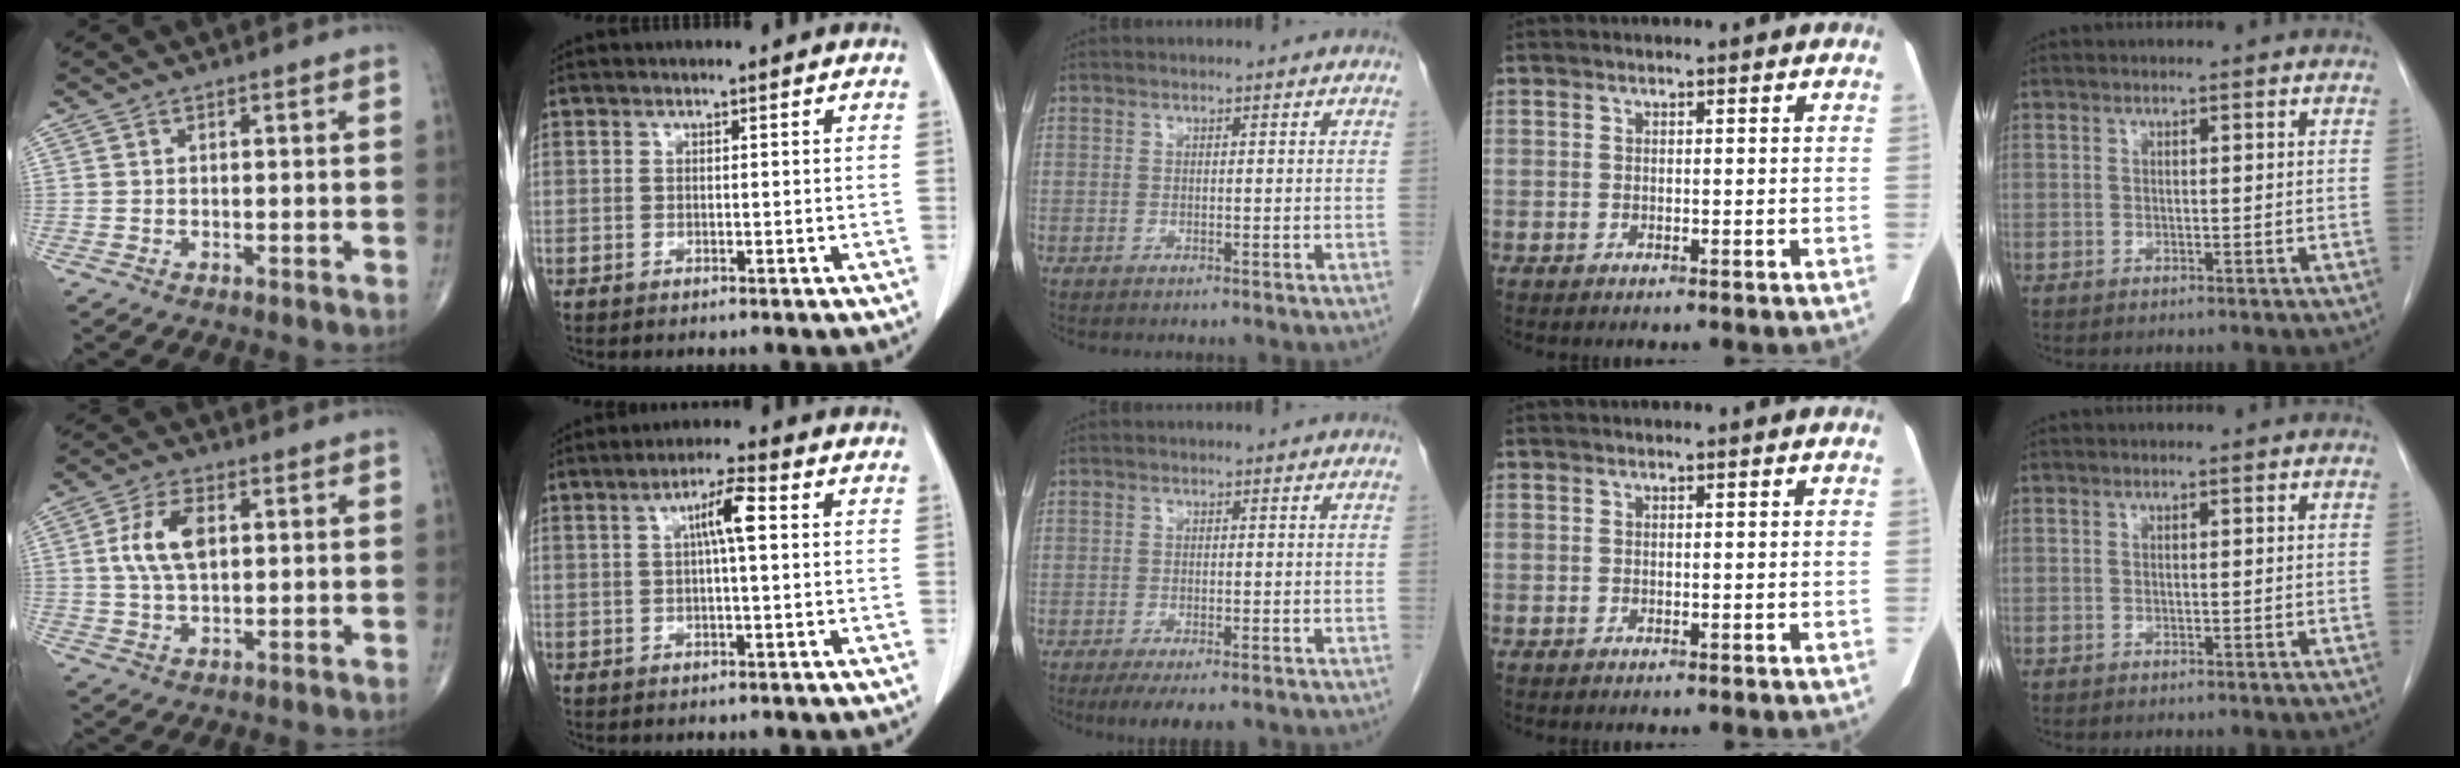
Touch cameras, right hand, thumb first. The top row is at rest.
{"thumb": {"total": 8.0, "force": [1.5, 4.2, 6.6], "torque": [-0.131, 0.003, 0.029]}, "index": {"total": 5.2, "force": [1.1, 0.4, 5.1], "torque": [-0.090, 0.011, 0.016]}, "middle": {"total": 4.9, "force": [-3.5, 1.2, 3.3], "torque": [-0.048, -0.013, -0.050]}}